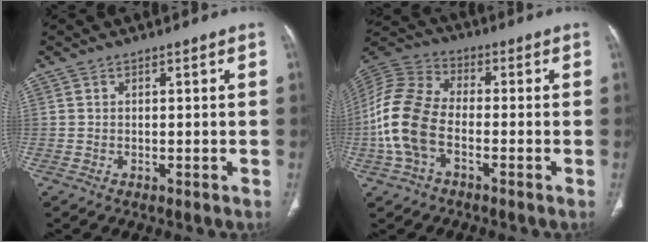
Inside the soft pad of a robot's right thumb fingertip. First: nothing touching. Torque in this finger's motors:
{"motor_torque": [-0.16, 0.51, 0.88, 0.87, 0.49]}